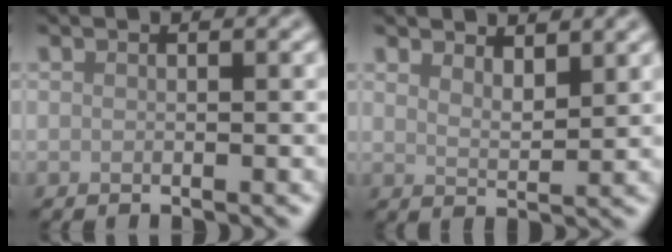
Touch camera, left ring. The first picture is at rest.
{"total": 2.5, "force": [2.0, 0.7, 1.3], "torque": [-0.022, -0.004, 0.035]}